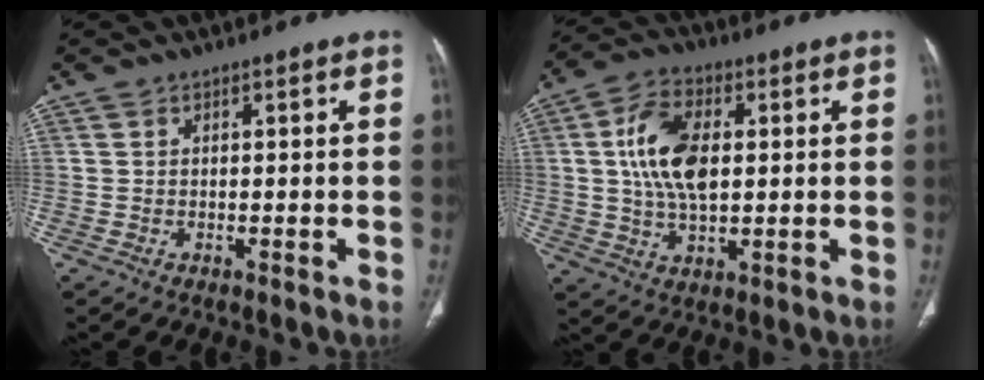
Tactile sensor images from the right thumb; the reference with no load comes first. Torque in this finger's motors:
{"motor_torque": [1.70, 1.40, 1.42, -0.59, 0.16]}